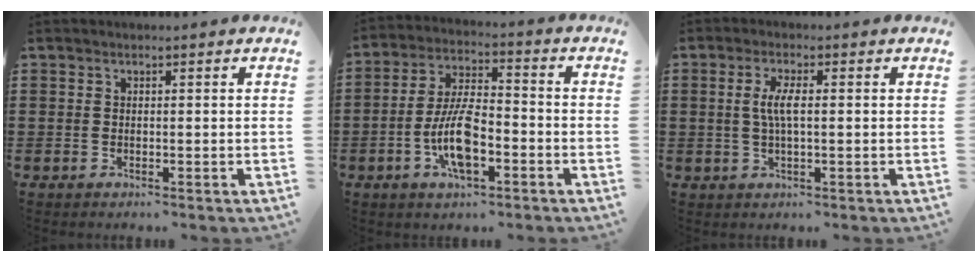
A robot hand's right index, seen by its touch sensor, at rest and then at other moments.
{"total": 9.8, "force": [-3.1, 3.8, 8.5], "torque": [-0.187, -0.004, -0.062]}
{"total": 3.8, "force": [0.0, 0.8, 3.7], "torque": [-0.076, -0.003, -0.004]}